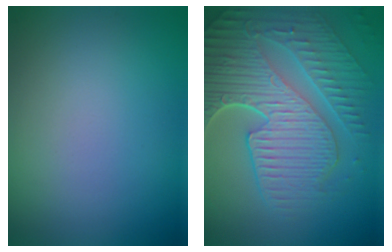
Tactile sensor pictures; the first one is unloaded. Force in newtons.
{"total": 9.9, "press": 6.5, "slide": 7.4}